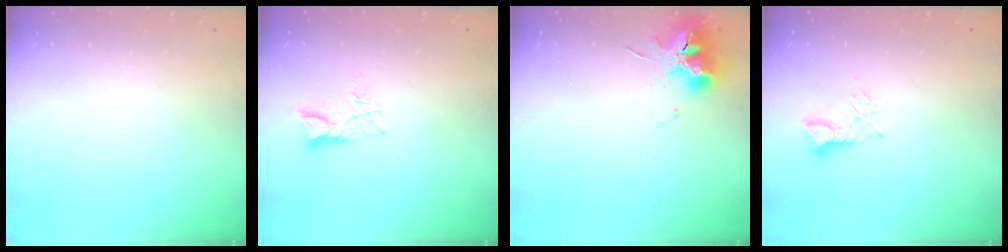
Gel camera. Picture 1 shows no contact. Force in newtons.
{"total": 5.0, "press": 5.0, "slide": 0.3}
{"total": 12.5, "press": 12.5, "slide": 1.2}
{"total": 2.8, "press": 2.8, "slide": 0.5}